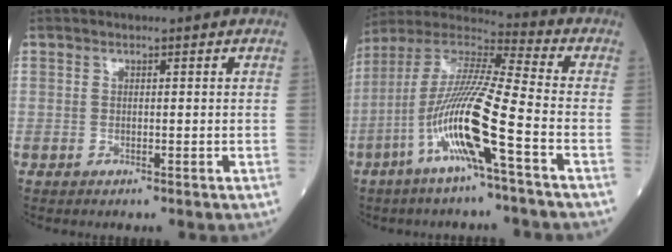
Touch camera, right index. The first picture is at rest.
{"total": 15.5, "force": [-5.7, -0.1, 14.4], "torque": [-0.295, -0.003, -0.116]}